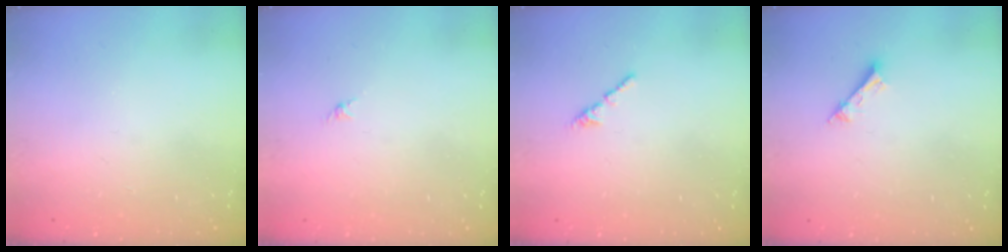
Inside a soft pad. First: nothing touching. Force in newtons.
{"total": 0.0}
{"total": 0.8, "press": 0.7, "slide": 0.5}
{"total": 2.2, "press": 2.1, "slide": 0.4}